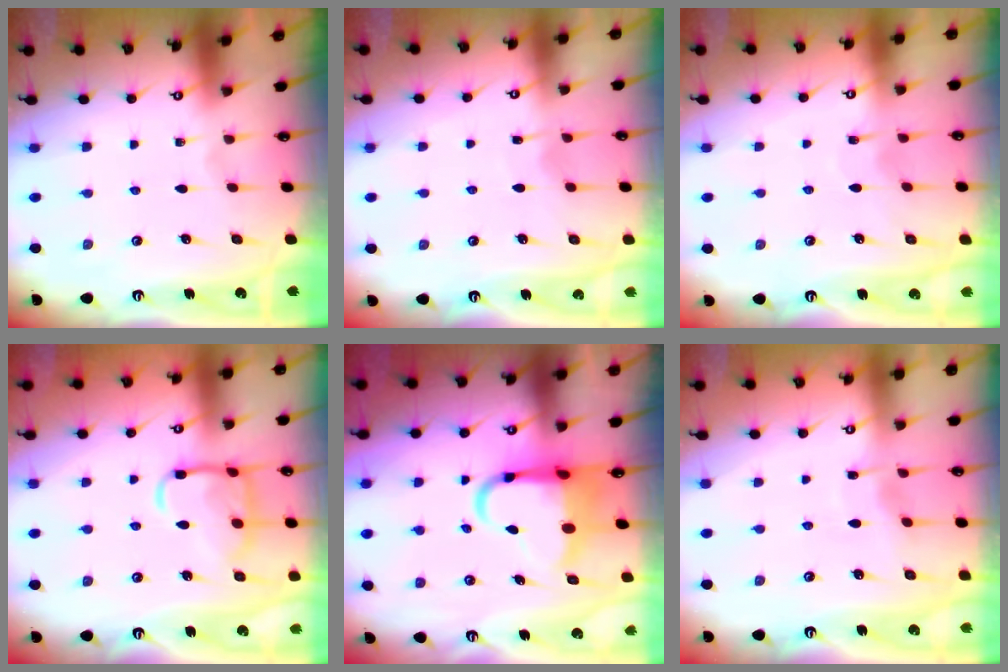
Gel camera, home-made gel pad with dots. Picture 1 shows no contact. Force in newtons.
{"total": 3.4, "press": 3.4, "slide": 0.4}
{"total": 7.0, "press": 7.0, "slide": 0.5}
{"total": 12.9, "press": 12.8, "slide": 1.1}
{"total": 8.2, "press": 7.9, "slide": 2.0}
{"total": 2.9, "press": 2.9, "slide": 0.4}